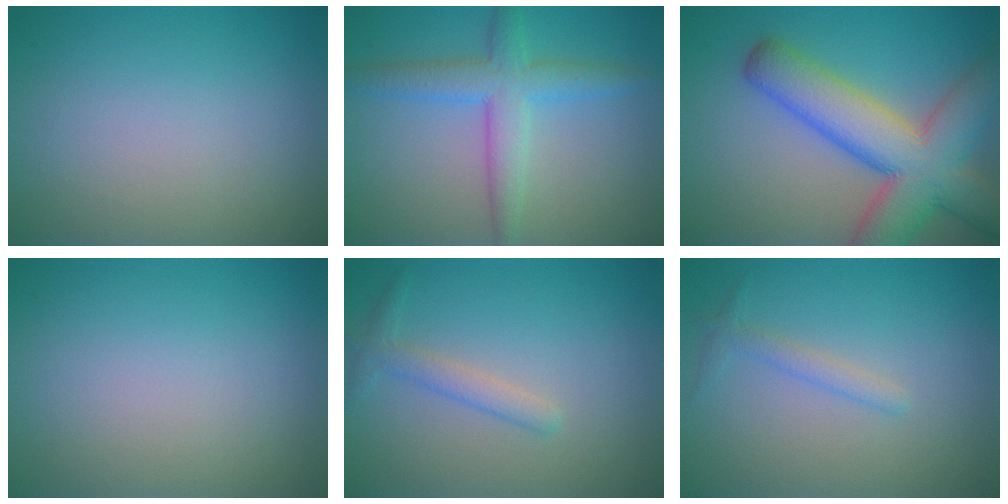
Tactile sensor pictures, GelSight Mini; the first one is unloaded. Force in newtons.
{"total": 3.3, "press": 3.3, "slide": 0.2}
{"total": 10.5, "press": 10.5, "slide": 0.4}
{"total": 0.0}
{"total": 1.8, "press": 1.8, "slide": 0.1}
{"total": 1.4, "press": 1.4, "slide": 0.1}